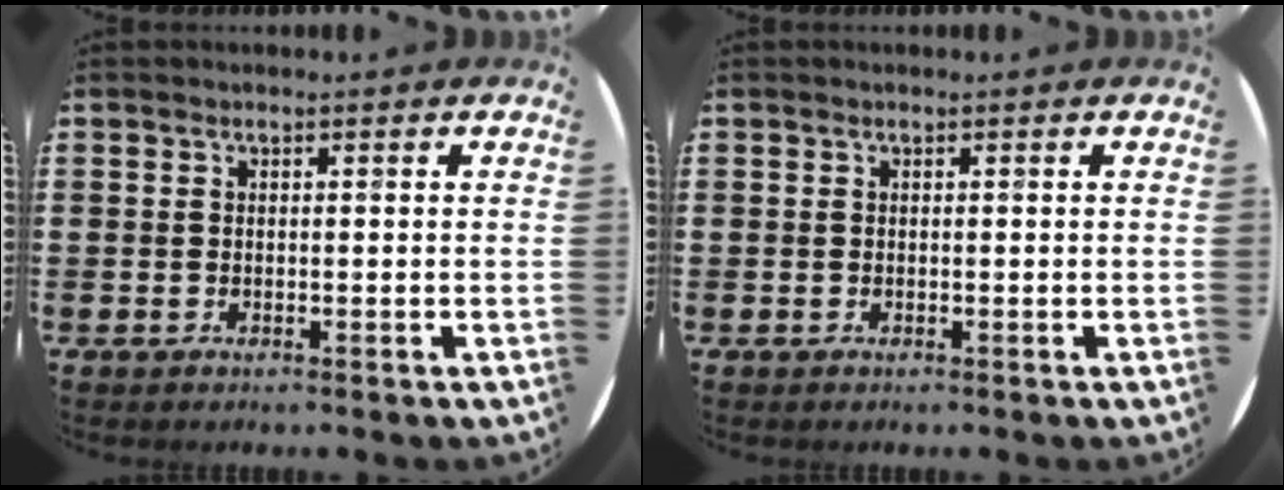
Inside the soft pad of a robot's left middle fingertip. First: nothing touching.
{"total": 0.0}